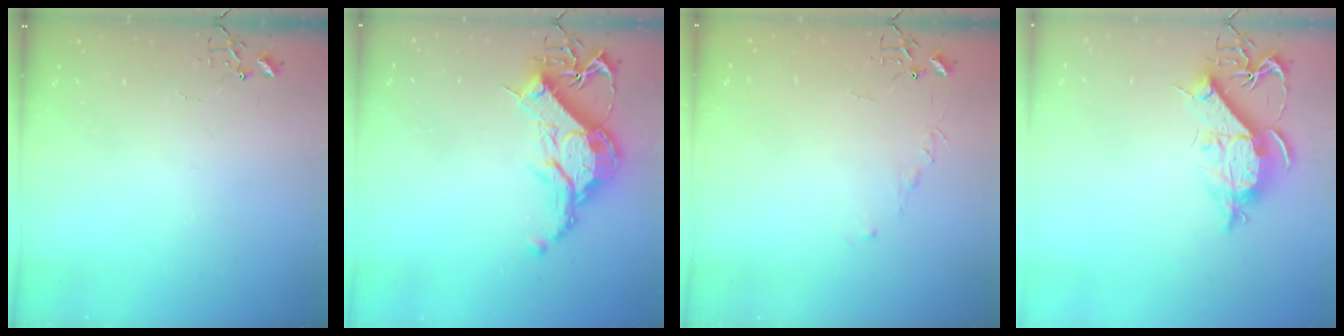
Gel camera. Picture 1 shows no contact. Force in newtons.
{"total": 15.4, "press": 15.3, "slide": 1.3}
{"total": 4.0, "press": 3.9, "slide": 0.5}
{"total": 10.9, "press": 10.9, "slide": 0.8}